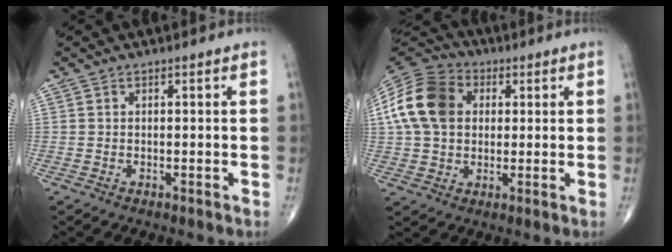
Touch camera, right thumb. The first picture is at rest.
{"total": 15.5, "force": [2.9, 11.8, 9.7], "torque": [-0.181, 0.018, 0.043]}